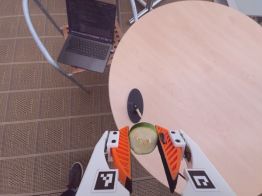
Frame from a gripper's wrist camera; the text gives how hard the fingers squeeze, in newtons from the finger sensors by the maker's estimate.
{"total": 8.8, "left": 8.6, "right": 8.9}